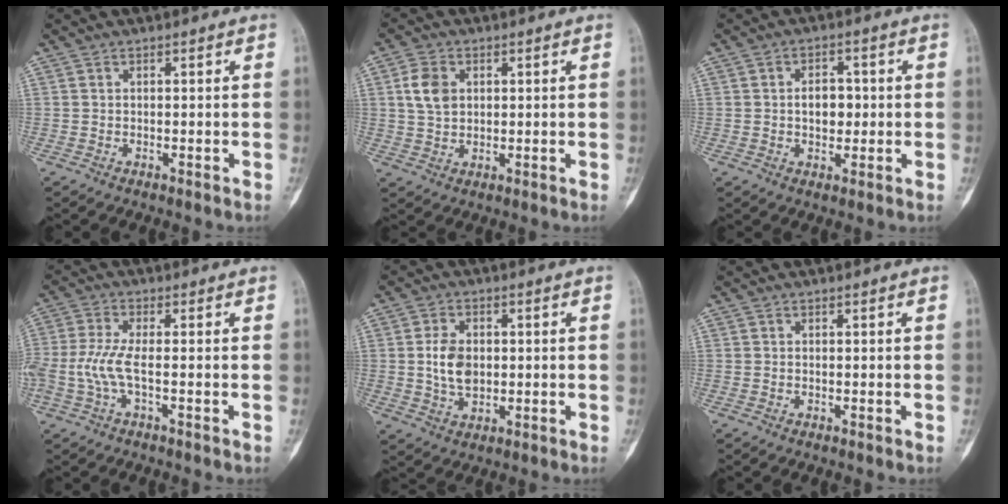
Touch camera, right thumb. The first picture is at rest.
{"total": 6.1, "force": [1.4, 4.5, 3.9], "torque": [-0.063, -0.003, 0.026]}
{"total": 5.2, "force": [0.0, 3.6, 3.8], "torque": [-0.033, 0.009, -0.002]}
{"total": 6.4, "force": [-1.7, 2.2, 5.8], "torque": [-0.153, 0.013, -0.036]}
{"total": 6.9, "force": [0.1, 4.8, 4.9], "torque": [-0.077, 0.000, 0.005]}
{"total": 0.0}